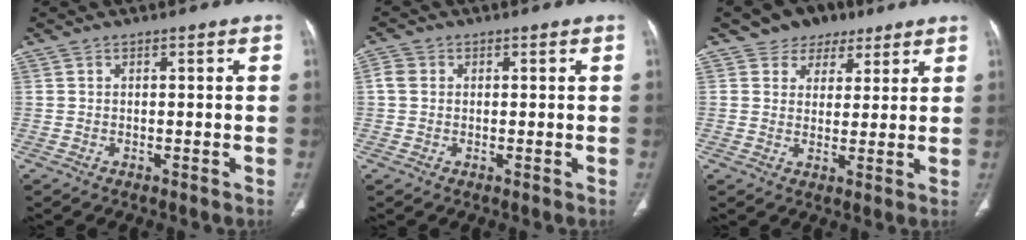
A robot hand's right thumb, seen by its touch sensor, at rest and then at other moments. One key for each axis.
{"total": 2.5, "fx": 0.2, "fy": 2.2, "fz": 1.1, "tx": -0.022, "ty": 0.006, "tz": 0.001}
{"total": 7.0, "fx": 4.4, "fy": 5.3, "fz": 1.4, "tx": 0.015, "ty": -0.011, "tz": 0.066}